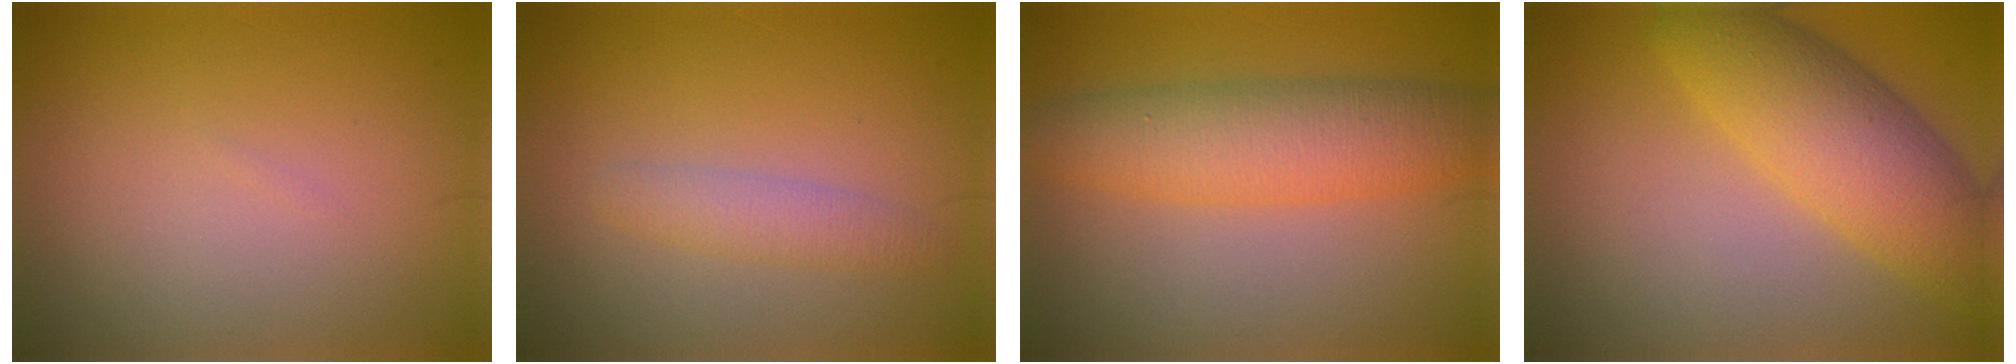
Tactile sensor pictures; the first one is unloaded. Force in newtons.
{"total": 2.1, "press": 2.1, "slide": 0.1}
{"total": 4.5, "press": 4.5, "slide": 0.1}
{"total": 7.3, "press": 7.3, "slide": 0.0}